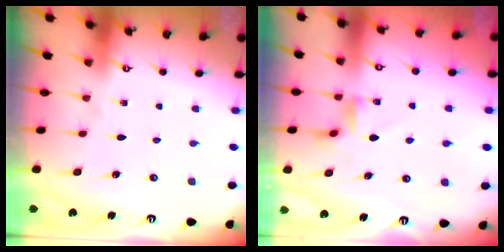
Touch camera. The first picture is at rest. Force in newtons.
{"total": 2.6, "press": 2.6, "slide": 0.5}